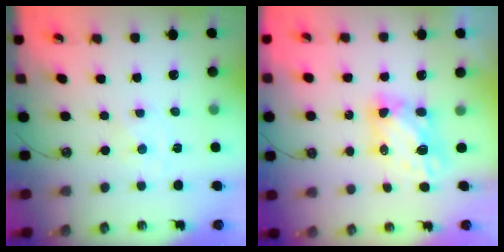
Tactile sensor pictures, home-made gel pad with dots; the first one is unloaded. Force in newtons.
{"total": 7.0, "press": 6.9, "slide": 0.8}